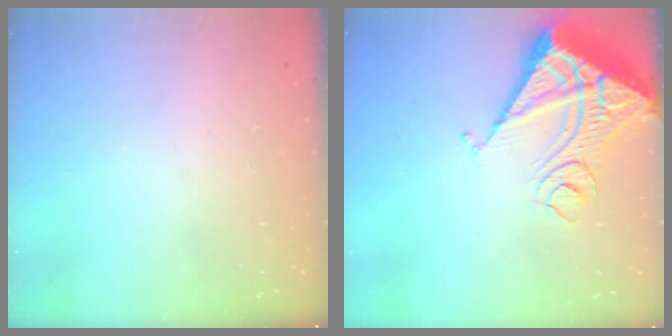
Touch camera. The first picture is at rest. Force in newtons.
{"total": 13.8, "press": 13.7, "slide": 1.9}